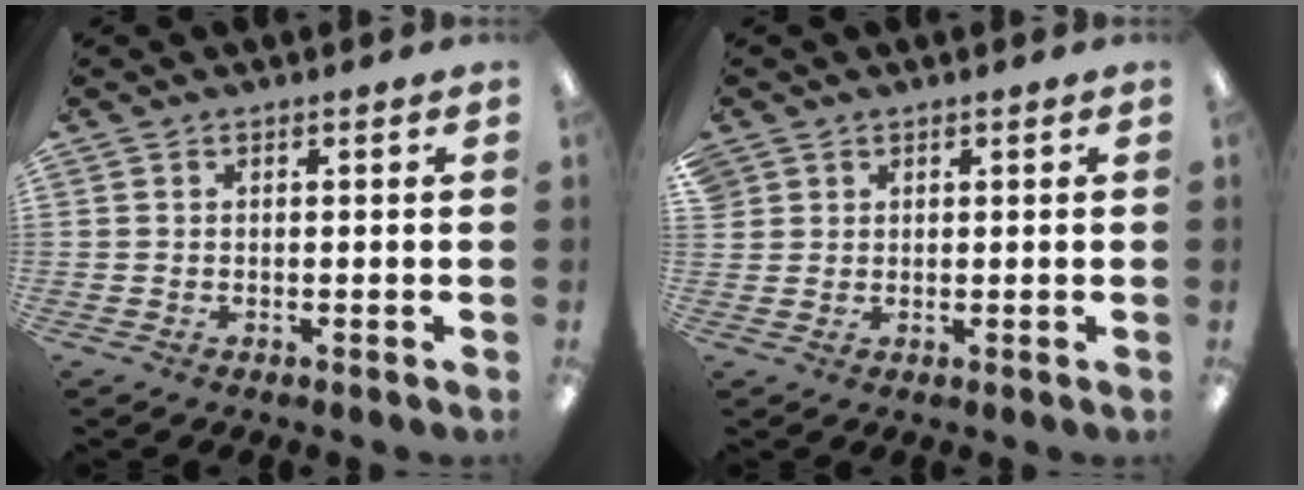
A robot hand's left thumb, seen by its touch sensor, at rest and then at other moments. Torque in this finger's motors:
{"motor_torque": [1.47, 1.46, 1.40, -1.37, 0.31]}